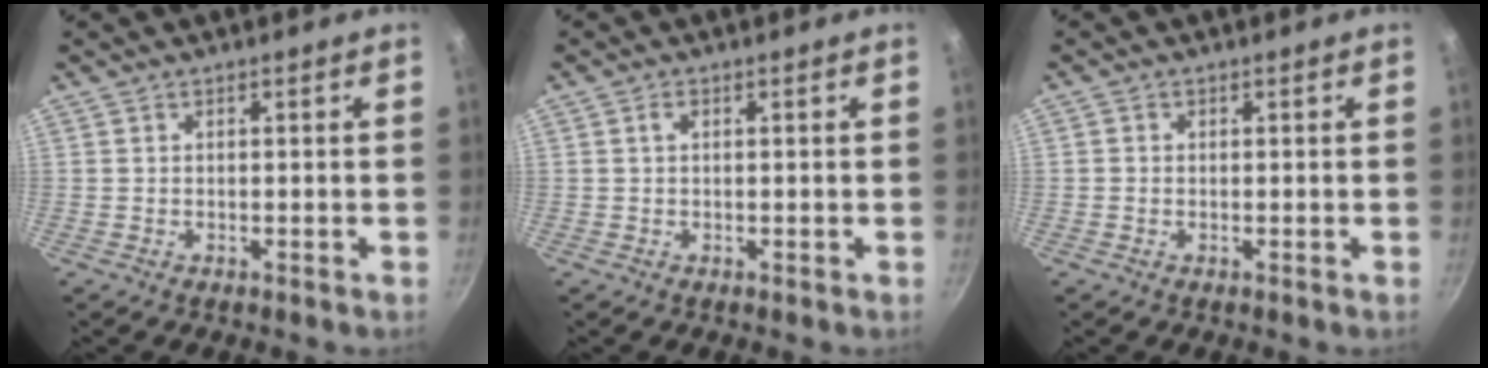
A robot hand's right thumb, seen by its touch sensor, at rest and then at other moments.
{"total": 1.4, "force": [0.4, 0.9, 1.0], "torque": [-0.015, 0.005, 0.006]}
{"total": 0.6, "force": [0.0, 0.5, 0.2], "torque": [-0.002, 0.003, -0.002]}